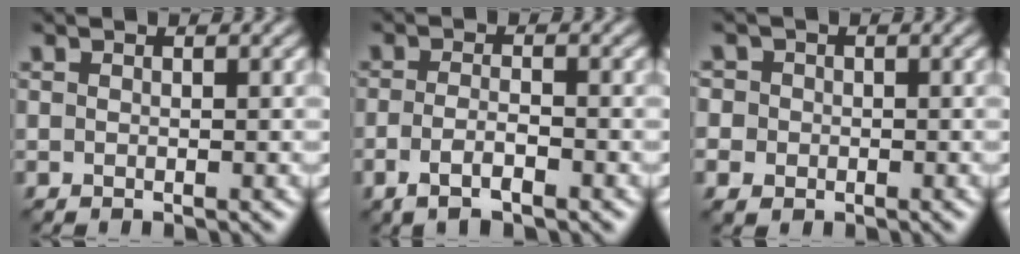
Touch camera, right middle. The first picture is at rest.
{"total": 2.6, "force": [-1.3, 0.8, 2.2], "torque": [-0.046, -0.005, -0.026]}
{"total": 3.3, "force": [-0.2, 3.1, 1.1], "torque": [-0.012, 0.010, -0.026]}